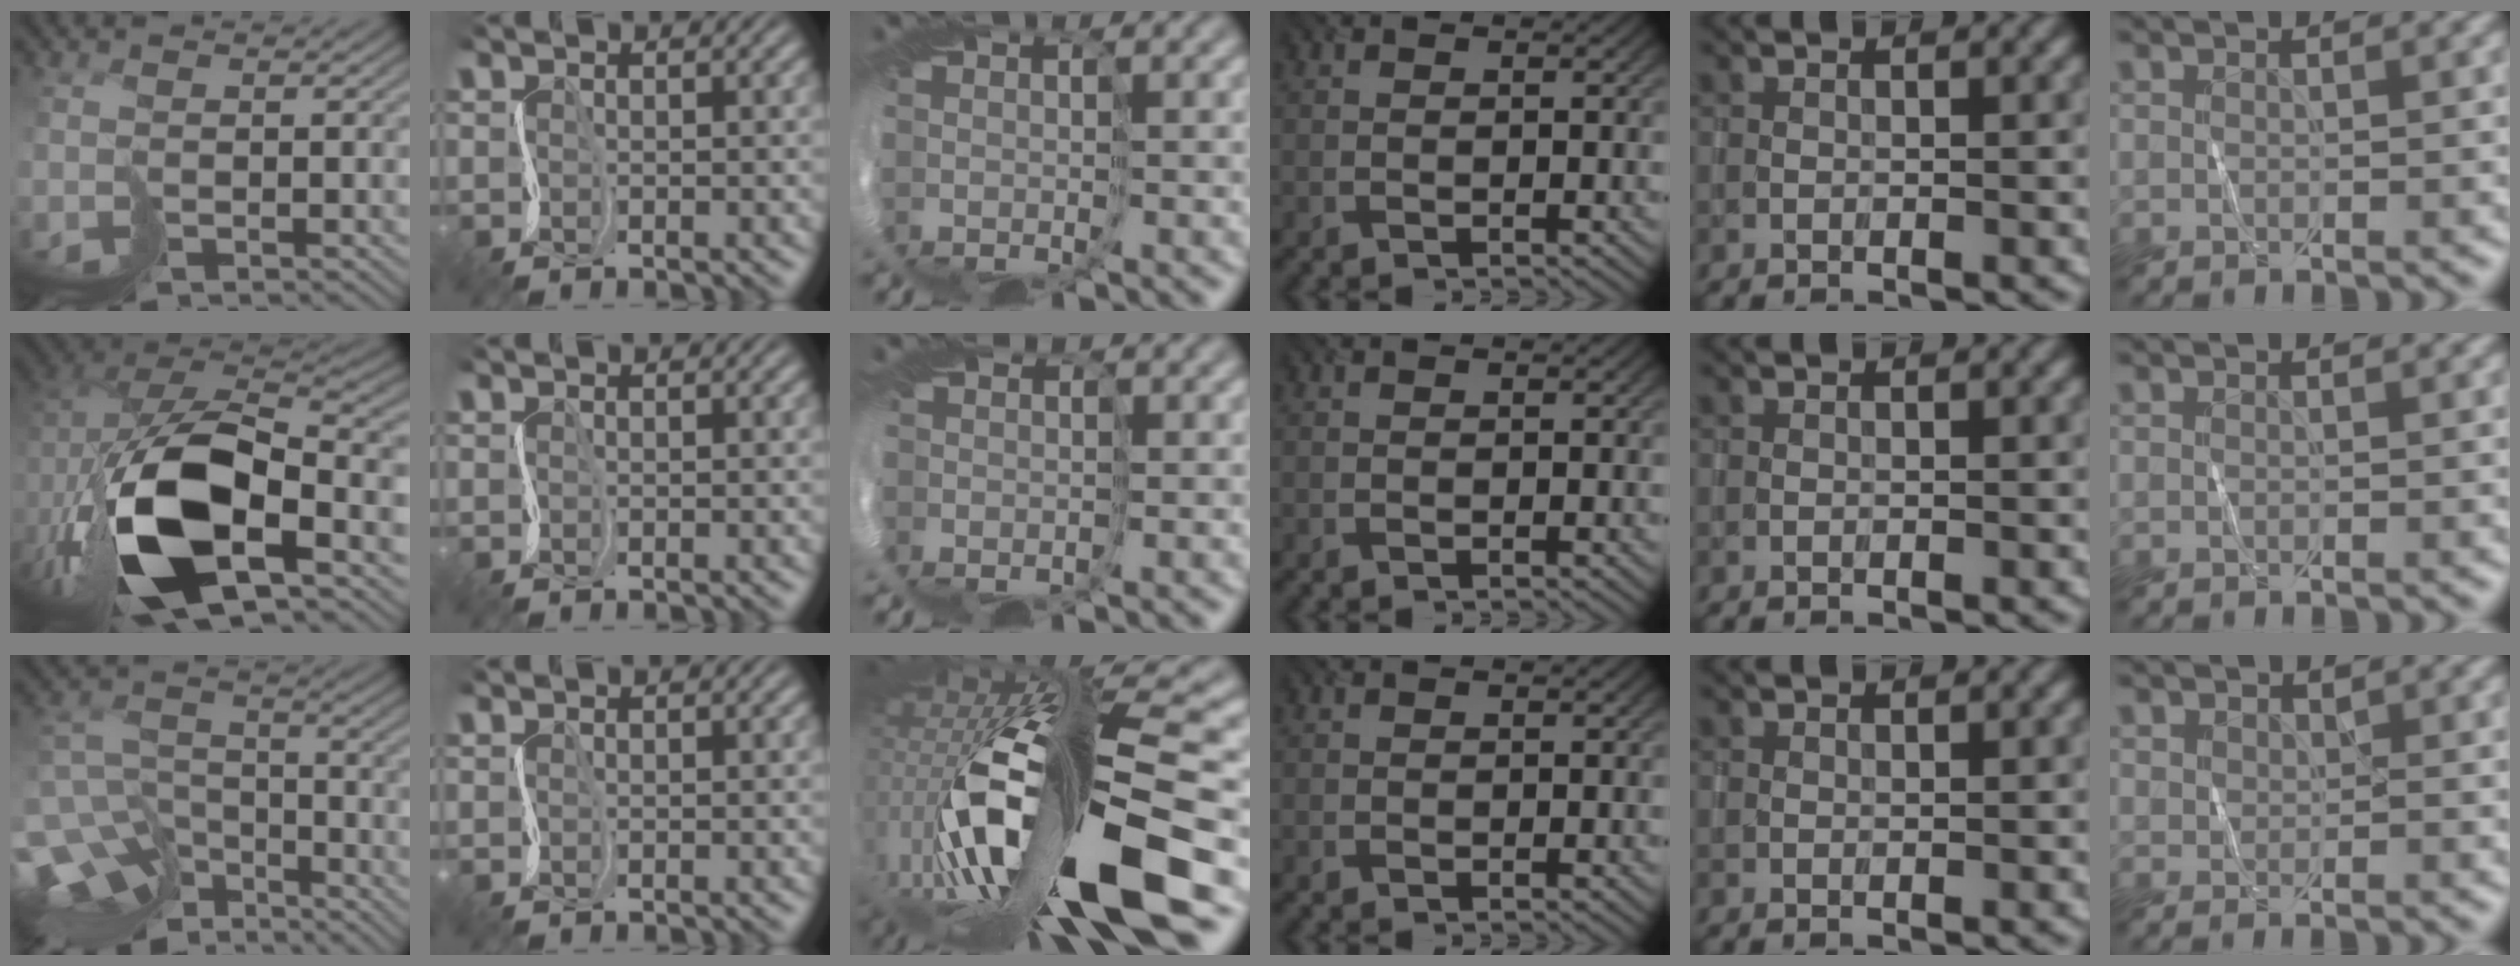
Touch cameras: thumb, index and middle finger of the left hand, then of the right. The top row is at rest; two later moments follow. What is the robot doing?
{"motion": "cut", "object": "tape"}